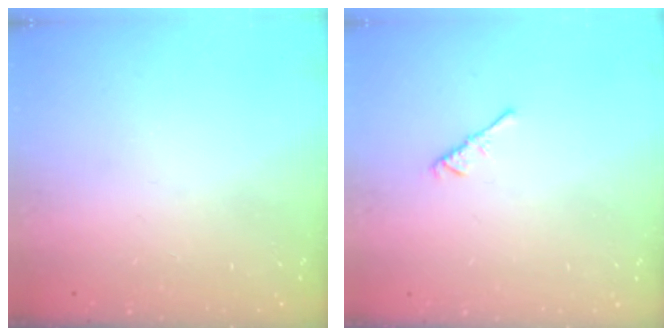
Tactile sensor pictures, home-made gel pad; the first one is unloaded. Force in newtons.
{"total": 2.4, "press": 2.3, "slide": 0.6}